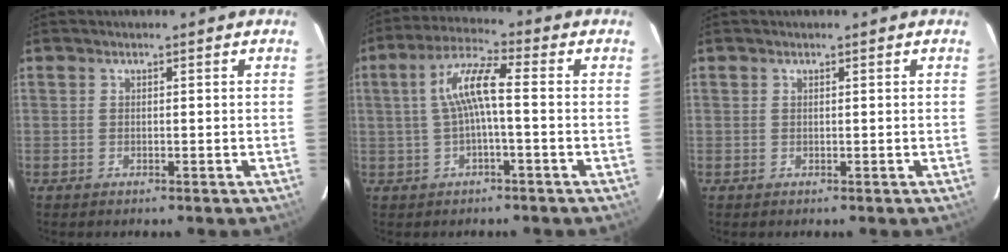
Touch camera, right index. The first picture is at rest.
{"total": 7.4, "force": [-0.3, 1.1, 7.3], "torque": [-0.153, 0.017, -0.002]}
{"total": 0.0}